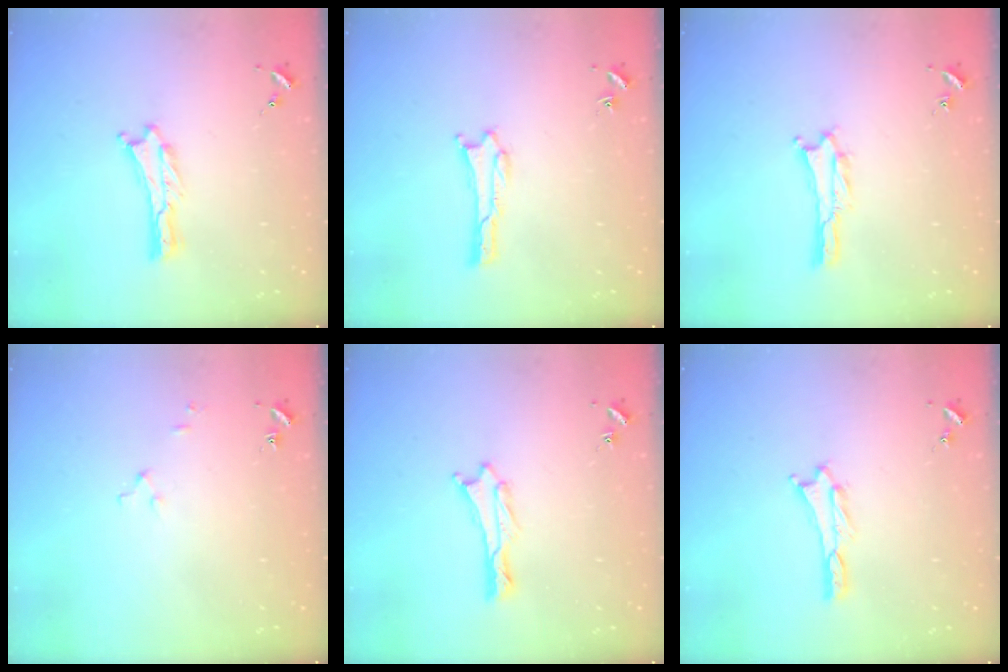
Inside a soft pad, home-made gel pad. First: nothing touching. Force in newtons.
{"total": 0.5, "press": 0.5, "slide": 0.1}
{"total": 0.8, "press": 0.8, "slide": 0.1}
{"total": 2.5, "press": 2.5, "slide": 0.2}
{"total": 0.8, "press": 0.7, "slide": 0.1}
{"total": 1.0, "press": 1.0, "slide": 0.1}